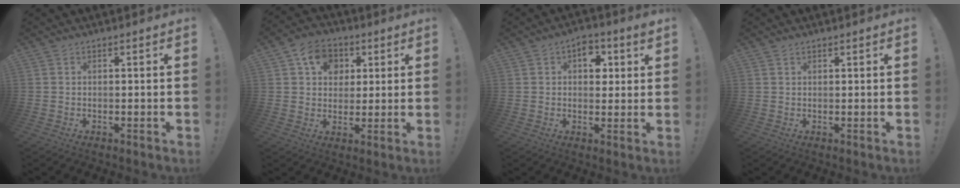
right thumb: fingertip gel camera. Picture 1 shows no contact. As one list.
[{"total": 11.1, "force": [4.1, 9.1, 5.0], "torque": [-0.078, -0.005, 0.081]}, {"total": 6.9, "force": [2.2, 4.9, 4.2], "torque": [-0.035, -0.007, 0.032]}, {"total": 0.8, "force": [0.7, 0.4, 0.3], "torque": [0.000, -0.002, 0.012]}]